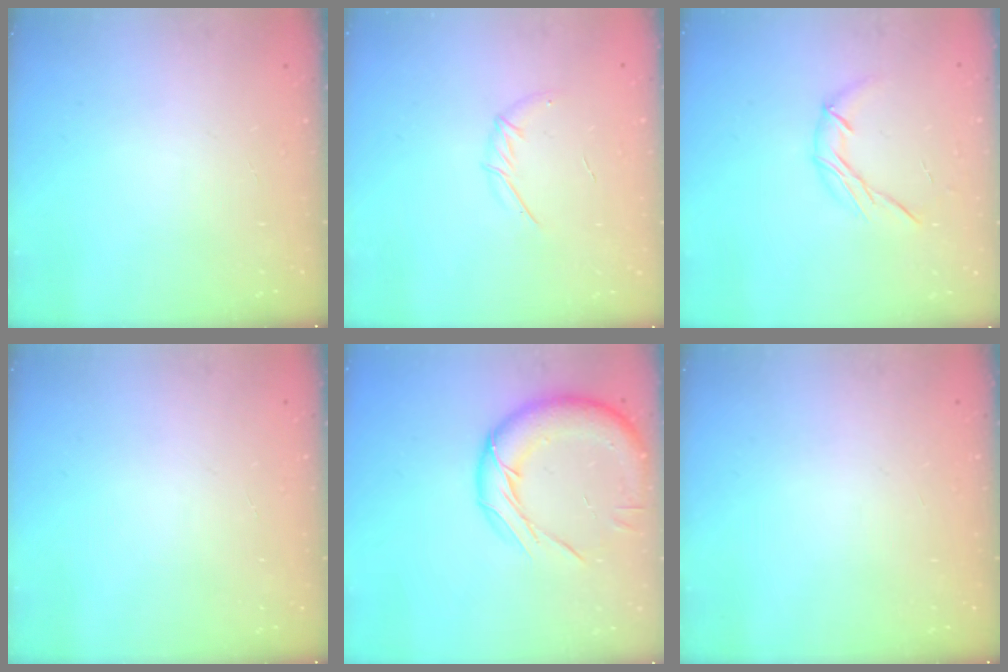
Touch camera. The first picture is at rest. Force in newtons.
{"total": 5.5, "press": 5.3, "slide": 1.4}
{"total": 7.4, "press": 7.3, "slide": 0.5}
{"total": 0.0}
{"total": 17.3, "press": 17.2, "slide": 1.8}
{"total": 0.0}